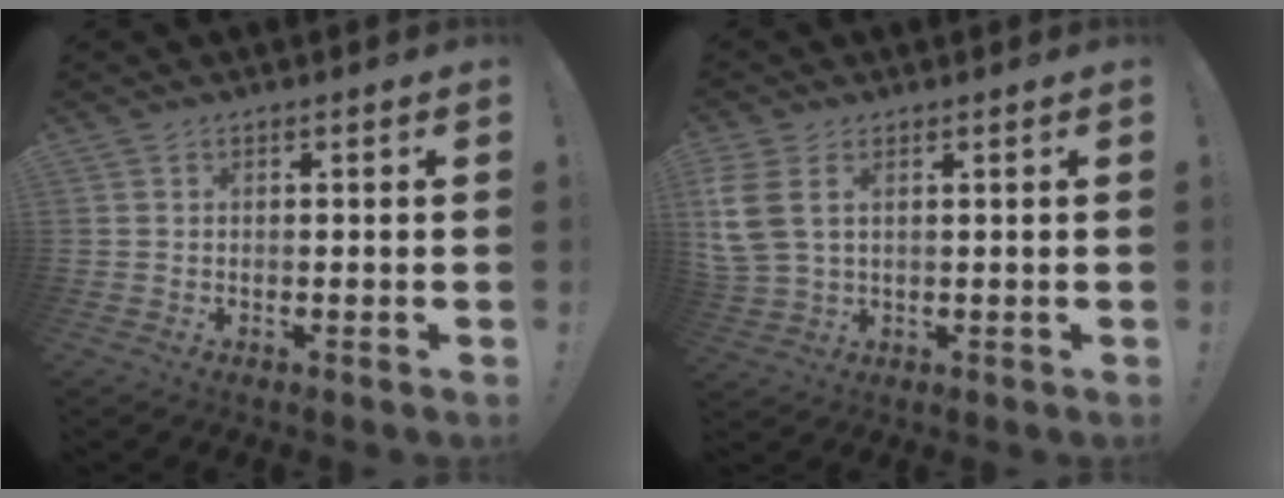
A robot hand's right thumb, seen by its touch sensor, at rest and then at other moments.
{"total": 7.7, "force": [3.1, 4.4, 5.5], "torque": [-0.128, -0.012, 0.060]}